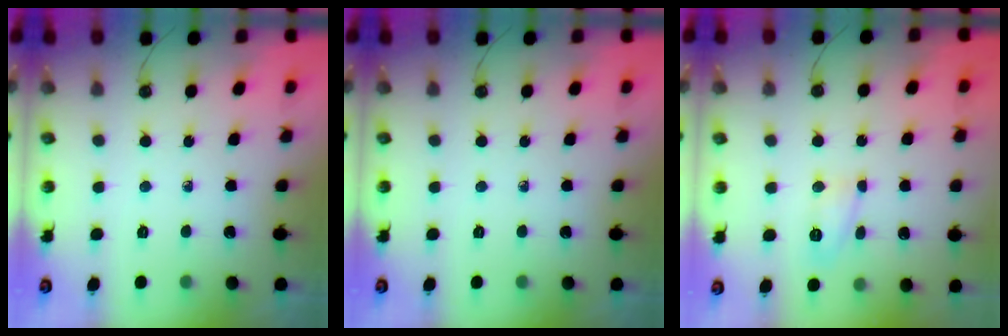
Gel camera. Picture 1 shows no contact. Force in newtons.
{"total": 0.0}
{"total": 5.5, "press": 5.5, "slide": 0.3}